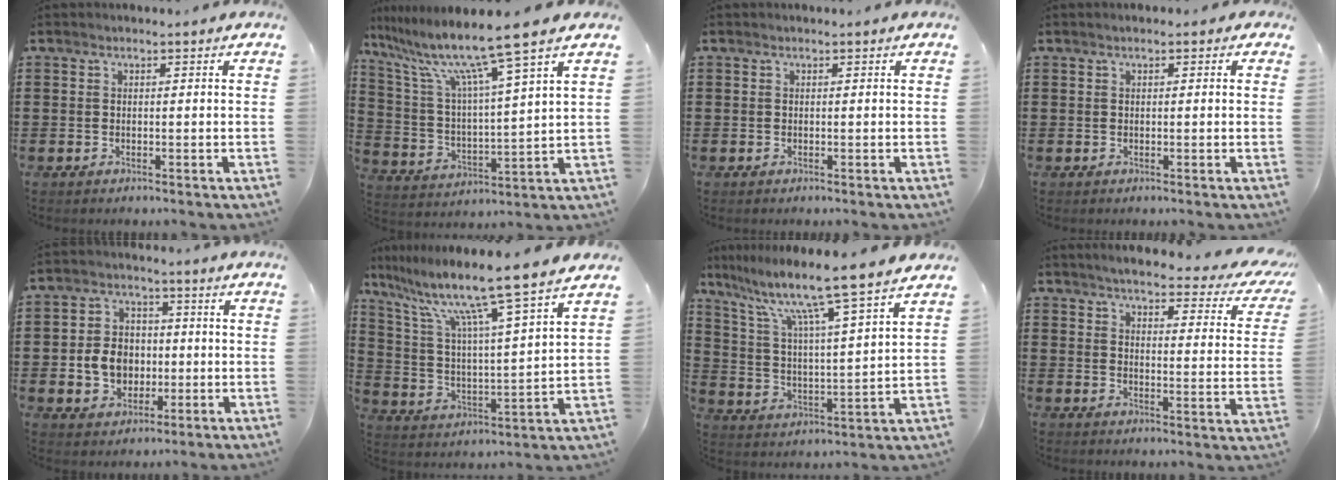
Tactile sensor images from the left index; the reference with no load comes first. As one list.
[{"total": 10.9, "force": [8.5, -0.5, 6.9], "torque": [-0.169, -0.045, 0.132]}, {"total": 0.0}, {"total": 0.5, "force": [0.1, 0.4, 0.3], "torque": [-0.008, 0.006, 0.001]}, {"total": 6.7, "force": [-0.8, 5.9, 3.2], "torque": [-0.074, 0.013, -0.016]}, {"total": 11.4, "force": [9.2, -0.8, 6.7], "torque": [-0.169, -0.061, 0.146]}, {"total": 10.4, "force": [8.5, -1.0, 5.9], "torque": [-0.148, -0.057, 0.134]}, {"total": 4.6, "force": [4.0, 0.4, 2.2], "torque": [-0.056, -0.029, 0.060]}]